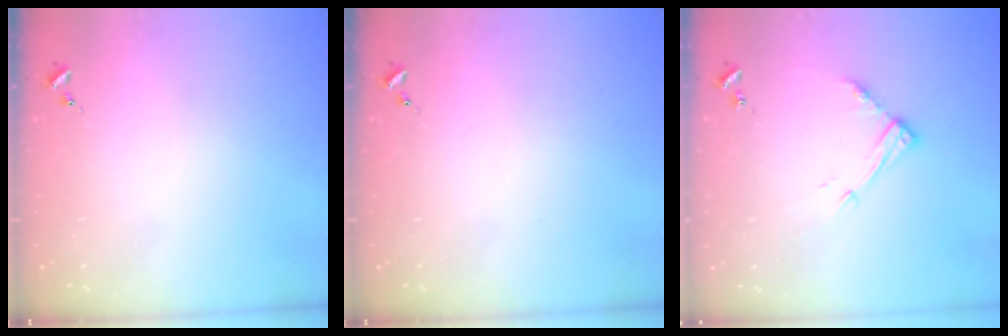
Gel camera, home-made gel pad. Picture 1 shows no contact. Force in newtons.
{"total": 0.0}
{"total": 11.0, "press": 11.0, "slide": 0.8}